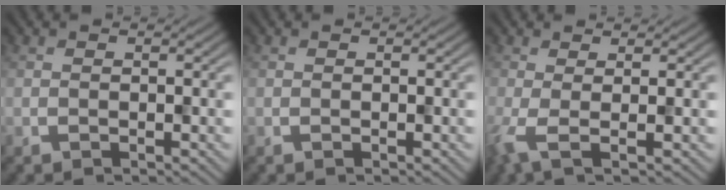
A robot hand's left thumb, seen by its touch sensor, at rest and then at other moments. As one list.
[{"total": 0.0}, {"total": 4.2, "force": [-0.6, 0.7, 4.1], "torque": [-0.077, -0.004, -0.020]}]